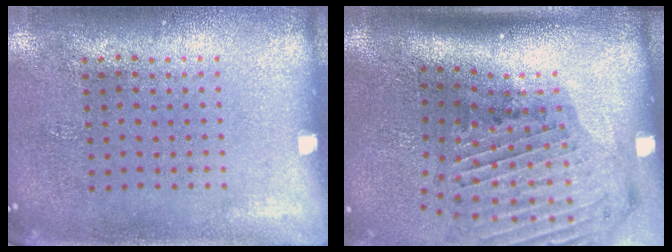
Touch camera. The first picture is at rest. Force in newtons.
{"total": 2.4, "press": 1.8, "slide": 1.6}